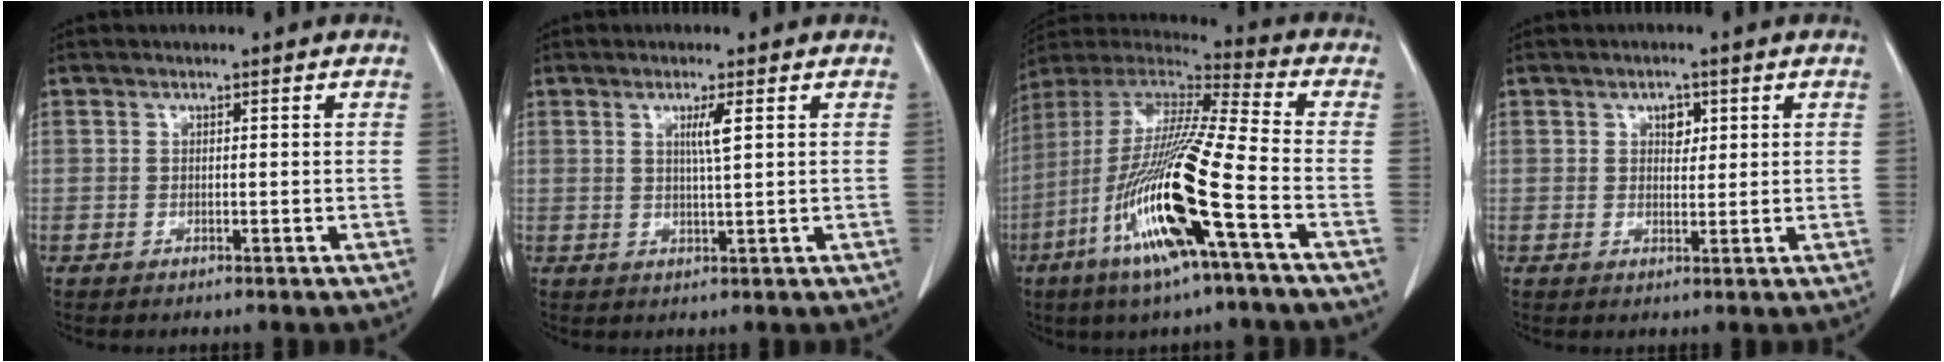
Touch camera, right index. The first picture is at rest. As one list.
[{"total": 2.8, "force": [1.0, -0.3, 2.6], "torque": [-0.049, -0.004, 0.017]}, {"total": 20.7, "force": [-7.8, 0.7, 19.1], "torque": [-0.413, -0.033, -0.157]}, {"total": 2.4, "force": [1.0, 1.5, 1.5], "torque": [-0.020, 0.001, 0.015]}]